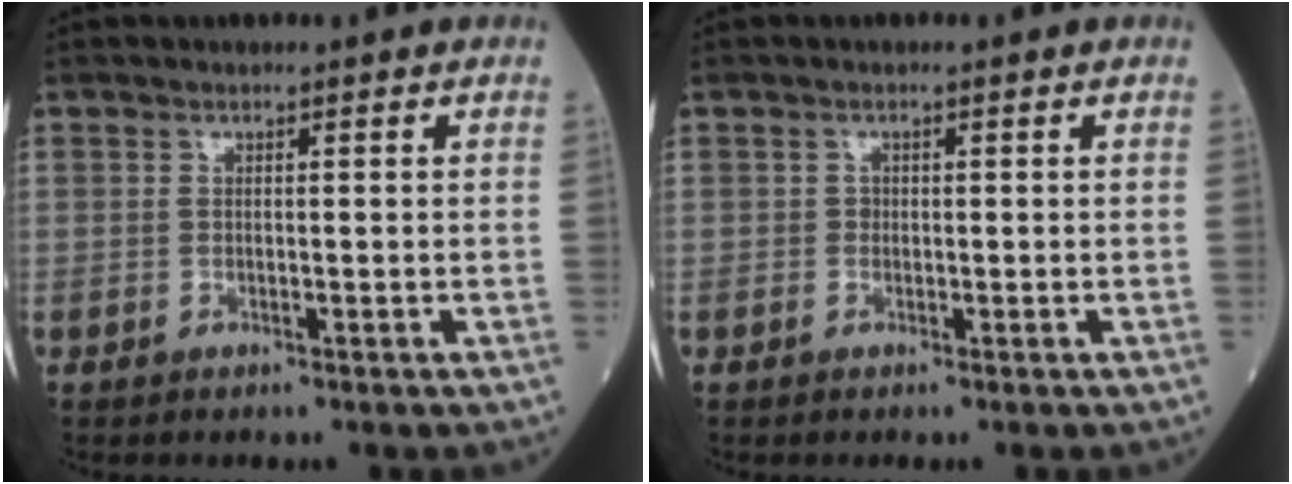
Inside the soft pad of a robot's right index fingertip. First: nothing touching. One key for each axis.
{"total": 0.6, "fx": 0.0, "fy": 0.5, "fz": 0.2, "tx": 0.000, "ty": 0.002, "tz": -0.002}